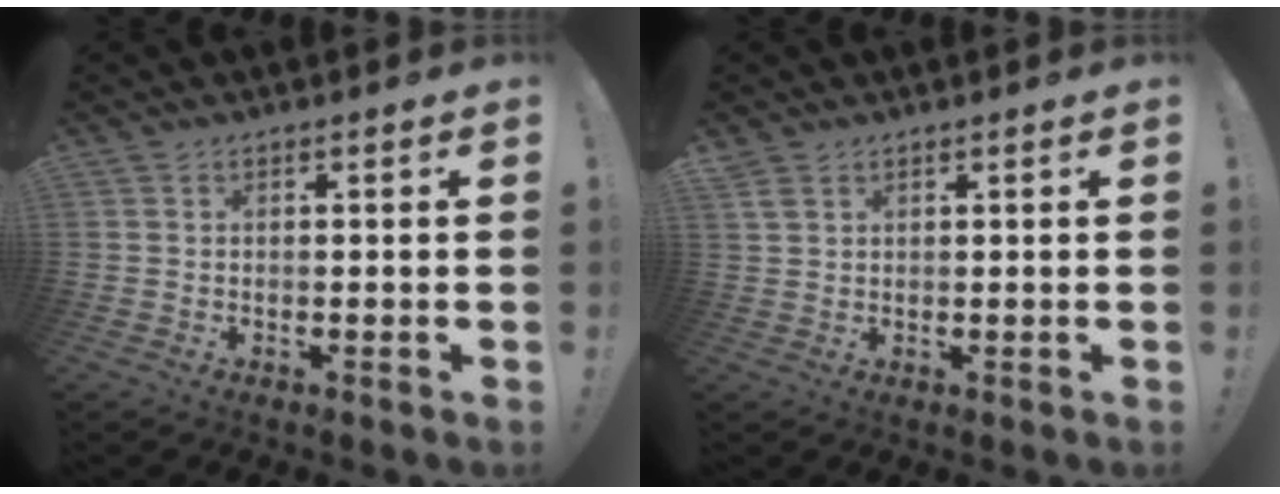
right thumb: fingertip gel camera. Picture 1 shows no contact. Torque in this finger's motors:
{"motor_torque": [0.04, 0.04, -0.37, 0.07, 0.06]}